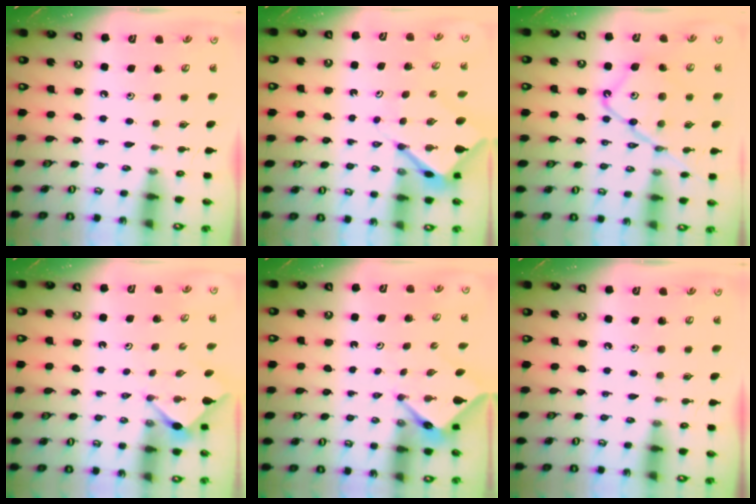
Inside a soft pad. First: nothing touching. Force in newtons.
{"total": 6.9, "press": 6.9, "slide": 0.5}
{"total": 14.9, "press": 14.9, "slide": 1.4}
{"total": 2.9, "press": 2.9, "slide": 0.3}
{"total": 3.4, "press": 3.4, "slide": 0.2}
{"total": 0.0}